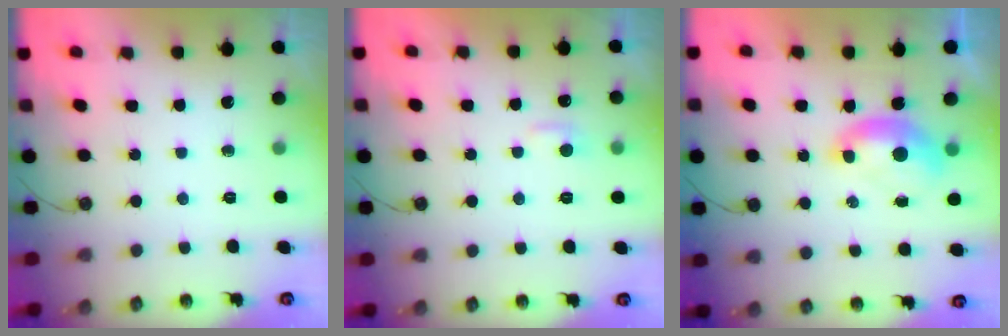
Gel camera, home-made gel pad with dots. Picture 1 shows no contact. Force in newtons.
{"total": 2.5, "press": 2.5, "slide": 0.5}
{"total": 1.8, "press": 1.6, "slide": 0.6}